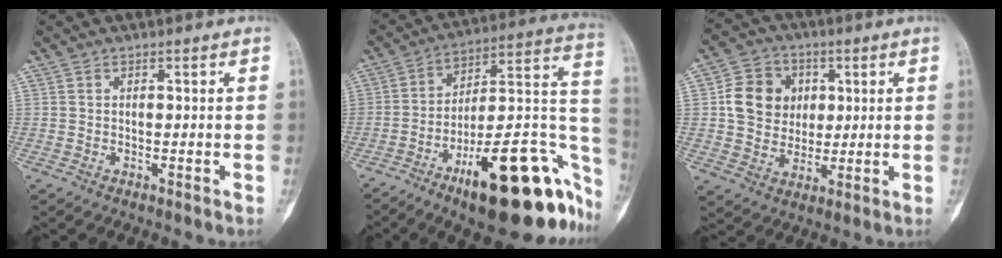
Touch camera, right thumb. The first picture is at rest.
{"total": 29.9, "force": [-14.1, 10.0, 24.4], "torque": [-0.247, 0.085, -0.204]}
{"total": 11.1, "force": [1.9, 9.6, 5.2], "torque": [-0.055, 0.001, 0.033]}